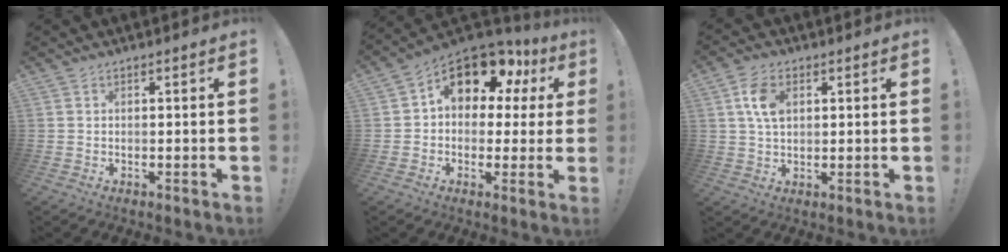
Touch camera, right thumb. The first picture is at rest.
{"total": 12.5, "force": [7.1, 6.7, 7.8], "torque": [-0.132, -0.045, 0.124]}
{"total": 8.3, "force": [2.4, 5.3, 5.9], "torque": [-0.110, 0.006, 0.048]}